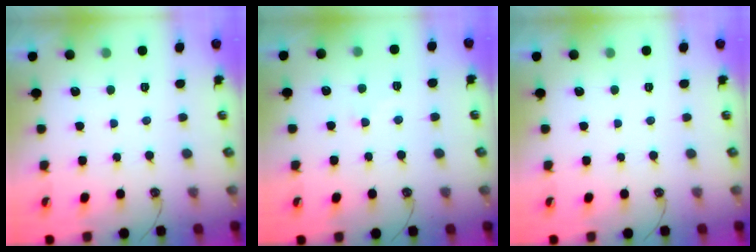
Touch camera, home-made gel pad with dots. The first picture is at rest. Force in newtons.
{"total": 2.9, "press": 2.8, "slide": 0.8}
{"total": 0.0}